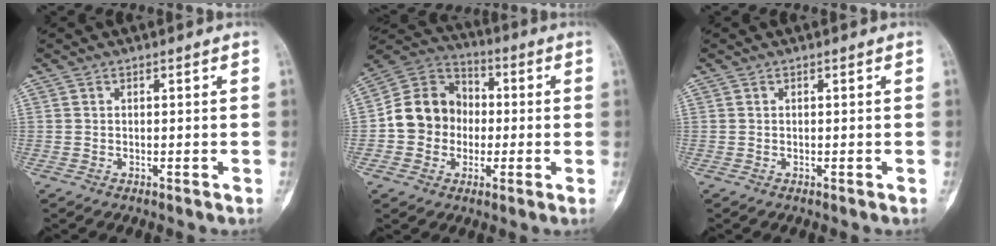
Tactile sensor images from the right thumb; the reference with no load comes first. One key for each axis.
{"total": 12.5, "fx": -1.2, "fy": 11.1, "fz": 5.6, "tx": -0.072, "ty": 0.034, "tz": -0.031}
{"total": 0.0}